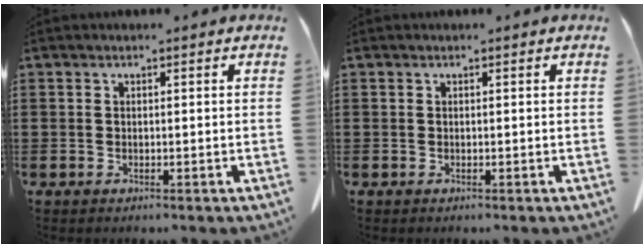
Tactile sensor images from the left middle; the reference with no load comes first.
{"total": 0.0}